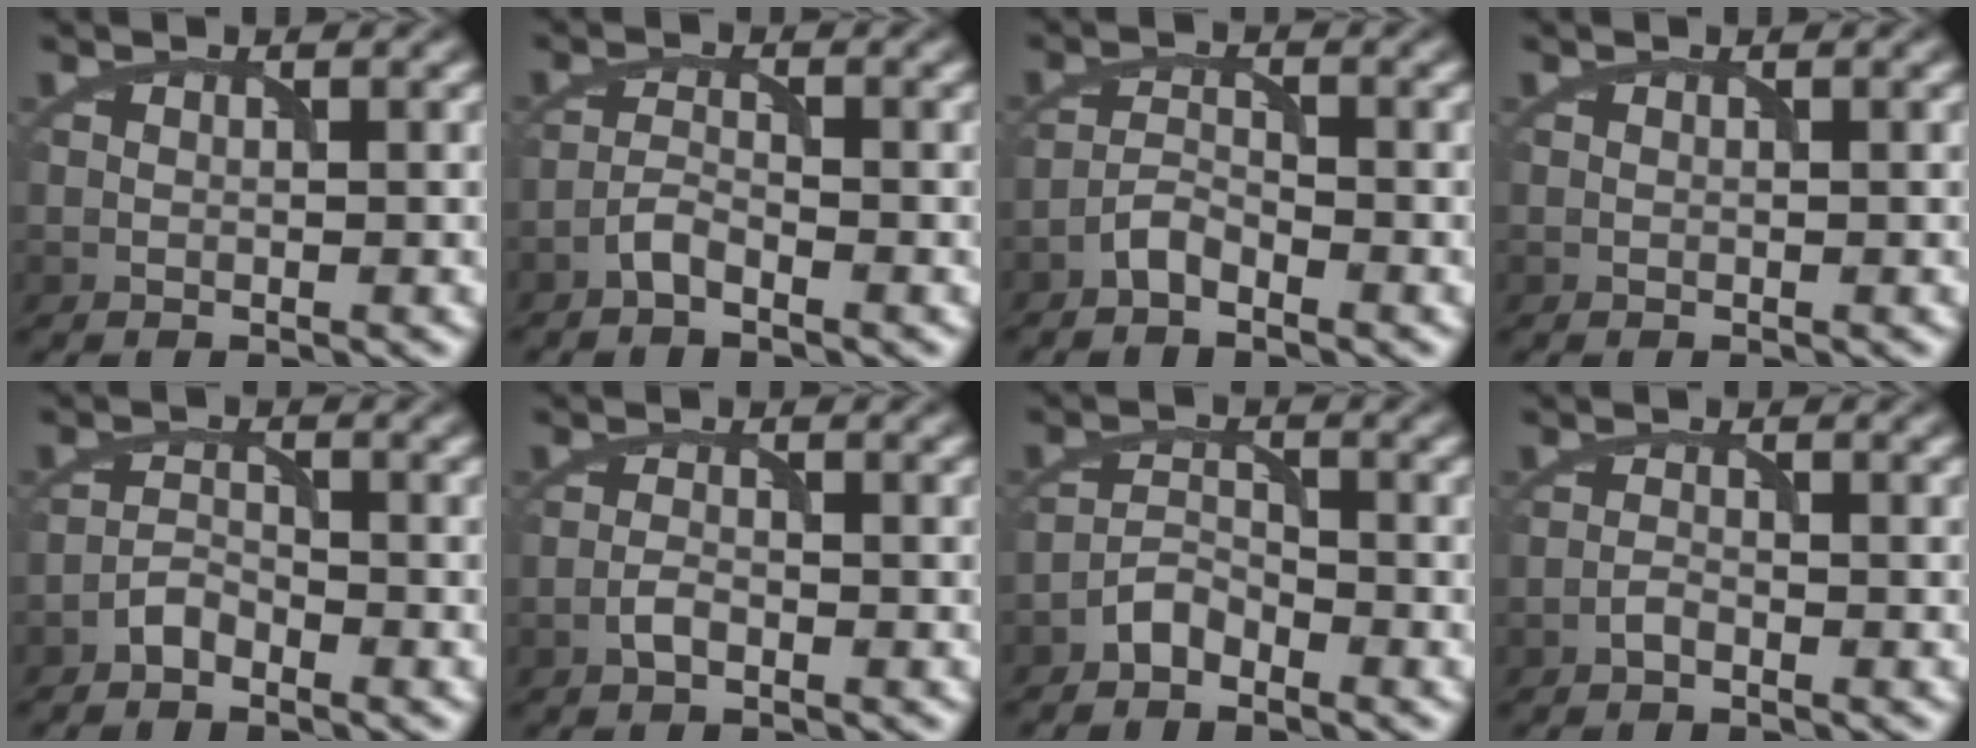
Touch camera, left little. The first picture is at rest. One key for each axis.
{"total": 1.7, "fx": -1.5, "fy": 0.3, "fz": 0.8, "tx": -0.016, "ty": 0.006, "tz": -0.033}
{"total": 1.9, "fx": -1.7, "fy": 0.4, "fz": 0.6, "tx": -0.012, "ty": 0.007, "tz": -0.037}
{"total": 0.0}
{"total": 1.6, "fx": -1.5, "fy": 0.5, "fz": 0.4, "tx": -0.004, "ty": 0.008, "tz": -0.031}
{"total": 1.3, "fx": -1.0, "fy": 0.5, "fz": 0.8, "tx": -0.016, "ty": 0.003, "tz": -0.020}
{"total": 2.0, "fx": -1.8, "fy": 0.7, "fz": 0.5, "tx": -0.005, "ty": 0.011, "tz": -0.038}
{"total": 0.9, "fx": -0.9, "fy": 0.2, "fz": 0.3, "tx": -0.006, "ty": 0.003, "tz": -0.016}